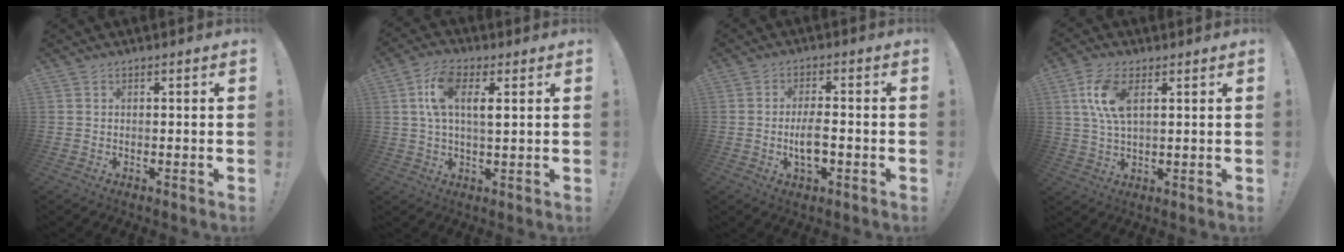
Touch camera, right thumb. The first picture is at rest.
{"total": 9.3, "force": [3.2, 3.6, 8.0], "torque": [-0.147, -0.004, 0.056]}
{"total": 6.8, "force": [-1.6, 2.8, 6.0], "torque": [-0.114, 0.001, -0.030]}
{"total": 9.5, "force": [3.0, 4.4, 7.9], "torque": [-0.165, -0.002, 0.052]}